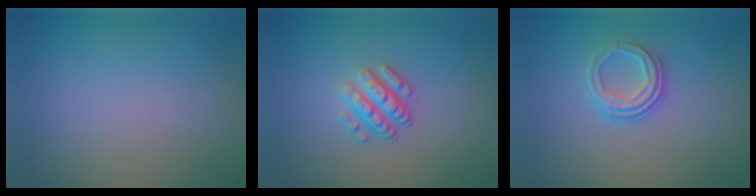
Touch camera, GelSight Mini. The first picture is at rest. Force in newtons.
{"total": 3.4, "press": 2.4, "slide": 2.4}
{"total": 3.0, "press": 2.3, "slide": 1.9}